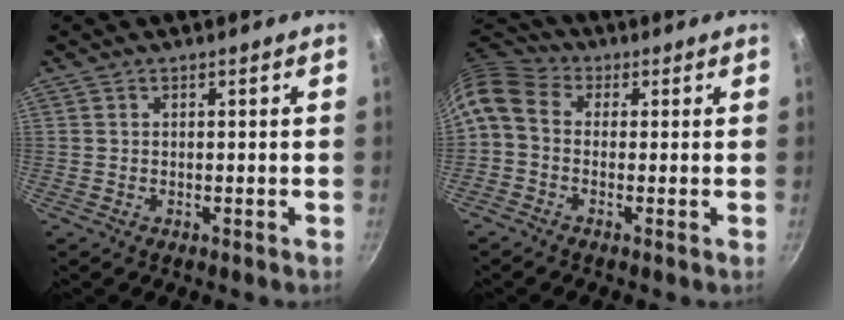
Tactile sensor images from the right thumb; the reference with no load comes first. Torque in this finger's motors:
{"motor_torque": [2.18, 2.31, 0.70, -0.48, 0.39]}